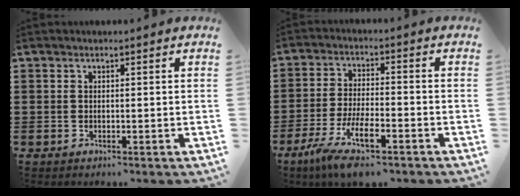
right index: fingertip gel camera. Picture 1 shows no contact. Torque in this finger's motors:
{"motor_torque": [0.58, 0.64, 0.07, 0.01]}